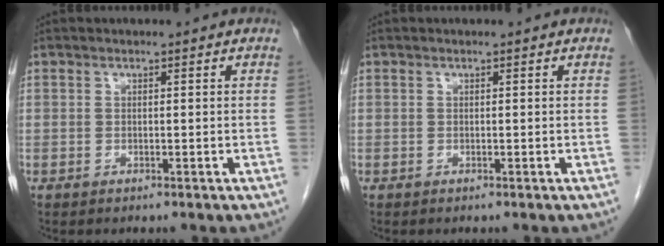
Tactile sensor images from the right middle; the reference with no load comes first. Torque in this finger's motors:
{"motor_torque": [0.00, 0.00, 0.00, -0.01]}